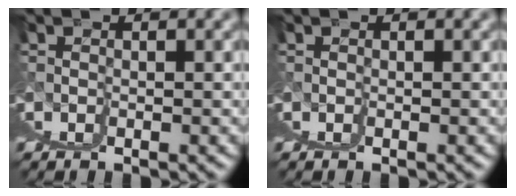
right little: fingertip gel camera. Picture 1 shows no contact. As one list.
[{"total": 0.0}]